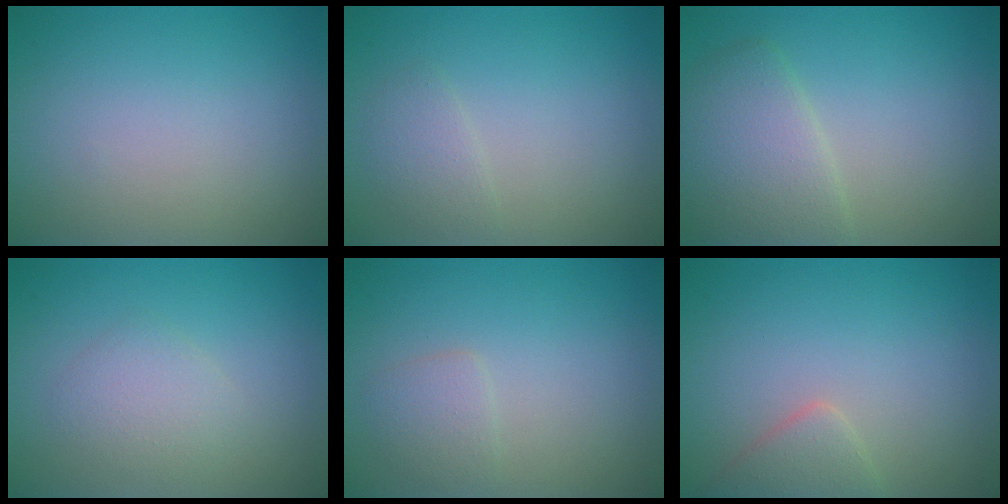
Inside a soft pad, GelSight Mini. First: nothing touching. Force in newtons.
{"total": 1.5, "press": 1.5, "slide": 0.1}
{"total": 4.4, "press": 4.4, "slide": 0.2}
{"total": 2.1, "press": 2.1, "slide": 0.0}
{"total": 1.5, "press": 1.5, "slide": 0.1}
{"total": 2.2, "press": 2.2, "slide": 0.1}